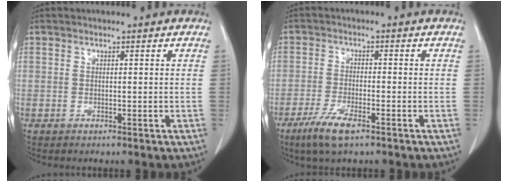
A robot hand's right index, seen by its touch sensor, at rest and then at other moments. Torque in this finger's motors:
{"motor_torque": [0.58, -0.58, 0.32, 0.07]}